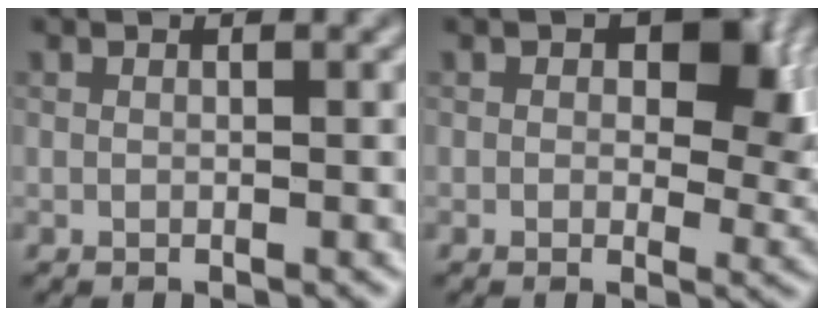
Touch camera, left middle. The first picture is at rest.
{"total": 4.8, "force": [1.1, 2.8, 3.7], "torque": [-0.056, 0.001, 0.031]}